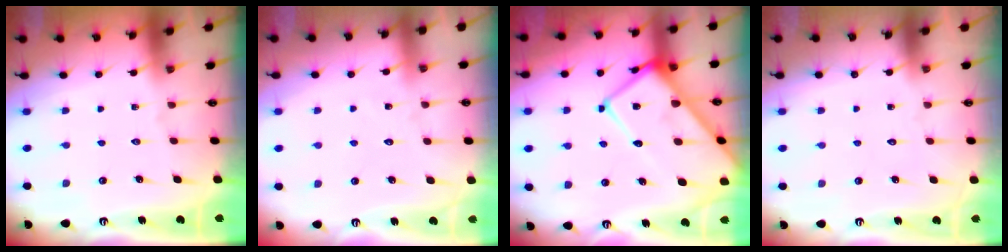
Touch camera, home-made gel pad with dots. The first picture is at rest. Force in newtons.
{"total": 4.8, "press": 4.8, "slide": 0.4}
{"total": 17.7, "press": 17.6, "slide": 1.6}
{"total": 1.5, "press": 1.5, "slide": 0.0}